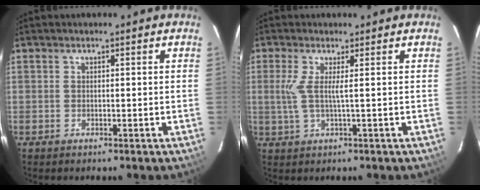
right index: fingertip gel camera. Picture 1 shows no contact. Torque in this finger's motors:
{"motor_torque": [0.03, 0.09, 0.04, 0.06]}